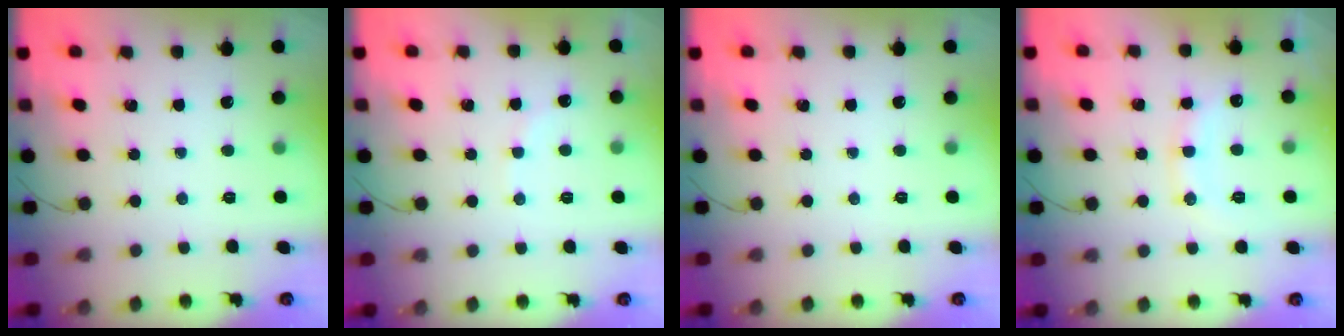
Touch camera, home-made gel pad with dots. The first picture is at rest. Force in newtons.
{"total": 4.5, "press": 4.4, "slide": 0.8}
{"total": 0.0}
{"total": 11.3, "press": 11.3, "slide": 1.2}